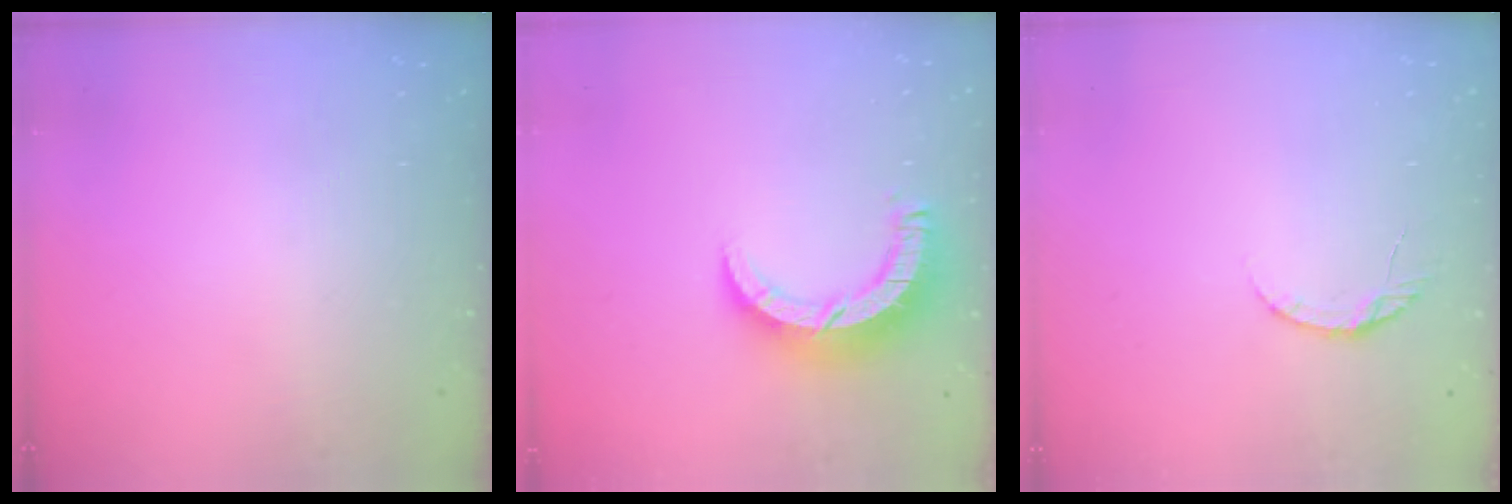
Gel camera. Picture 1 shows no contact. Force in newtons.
{"total": 9.3, "press": 9.2, "slide": 0.9}
{"total": 5.1, "press": 5.0, "slide": 0.7}